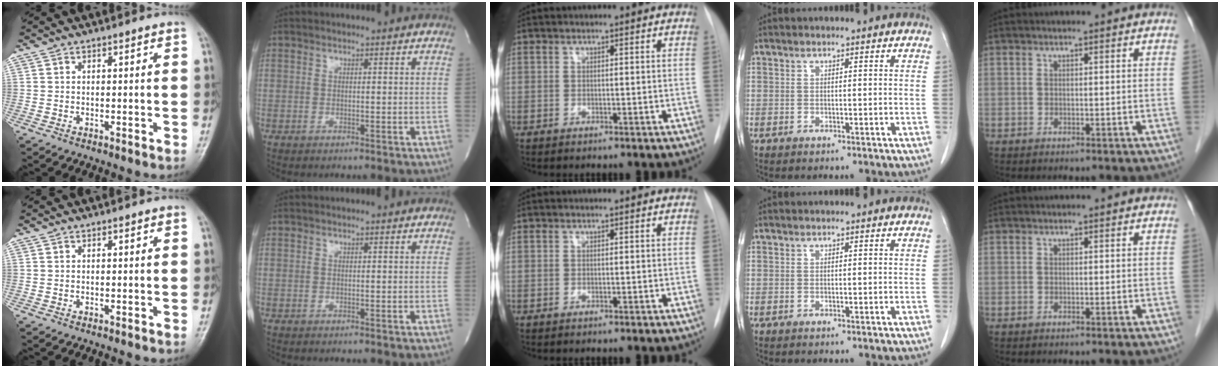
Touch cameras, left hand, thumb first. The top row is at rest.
{}